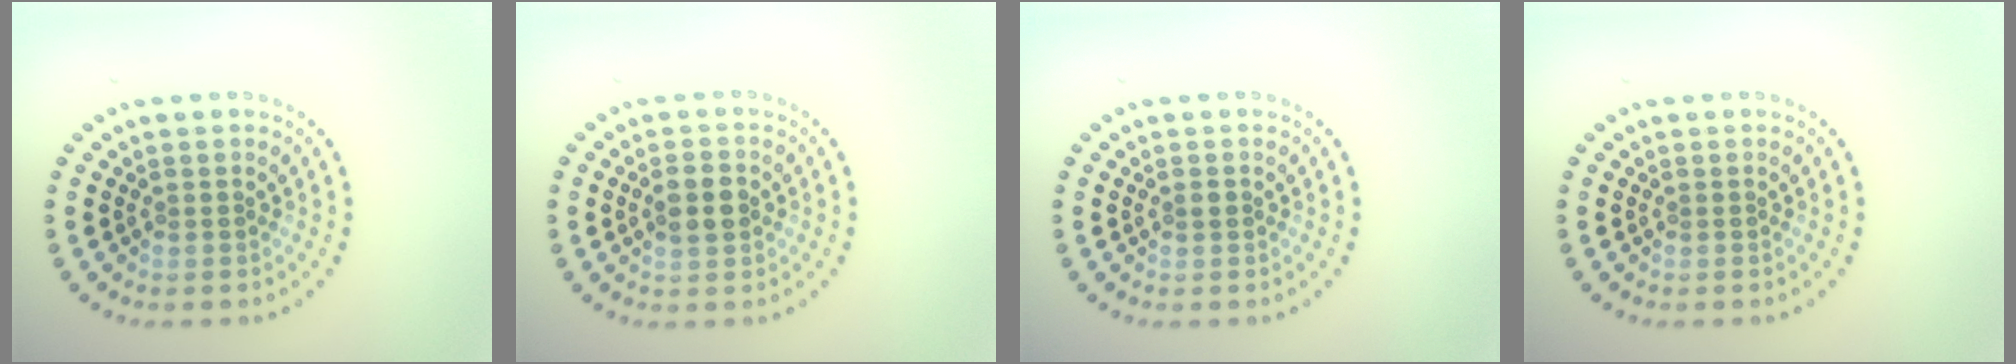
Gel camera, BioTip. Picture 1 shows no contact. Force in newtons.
{"total": 2.9, "press": 2.9, "slide": 0.0}
{"total": 0.7, "press": 0.7, "slide": 0.1}
{"total": 0.0}